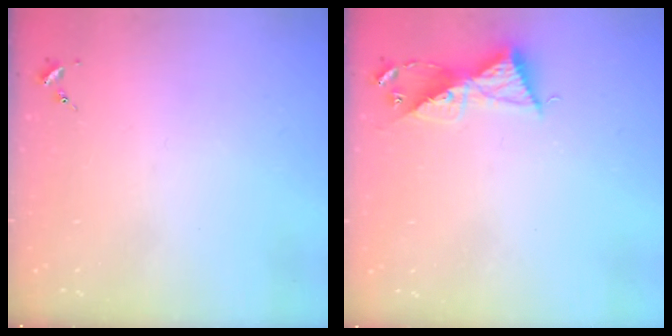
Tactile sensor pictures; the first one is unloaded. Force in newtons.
{"total": 8.8, "press": 8.7, "slide": 0.5}